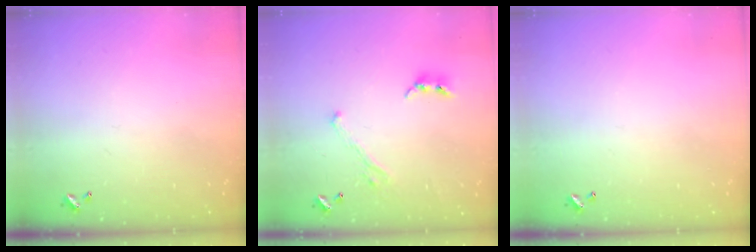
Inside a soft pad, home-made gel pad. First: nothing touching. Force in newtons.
{"total": 2.6, "press": 2.4, "slide": 1.0}
{"total": 0.0}